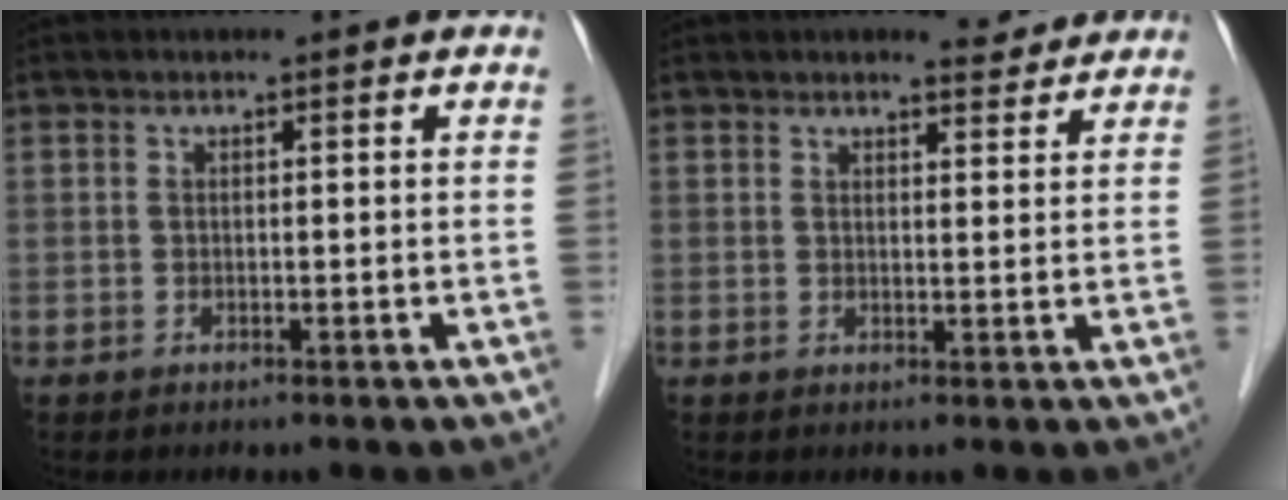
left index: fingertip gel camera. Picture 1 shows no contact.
{"total": 3.5, "force": [3.3, 0.9, 0.8], "torque": [-0.011, -0.002, 0.039]}